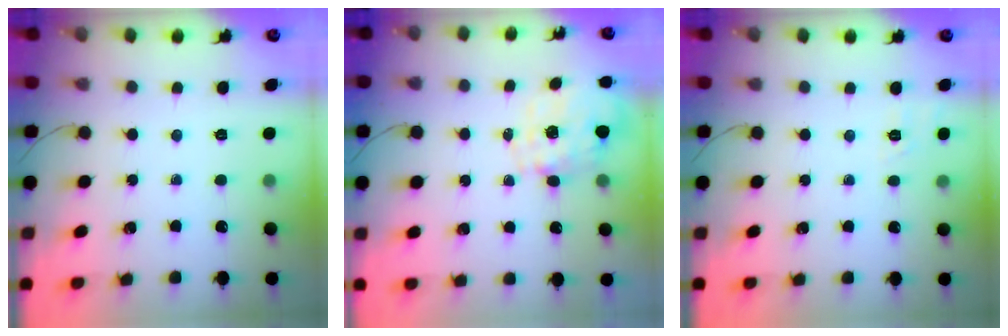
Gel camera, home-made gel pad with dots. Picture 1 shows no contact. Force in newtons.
{"total": 1.3, "press": 1.2, "slide": 0.5}
{"total": 1.8, "press": 0.4, "slide": 1.7}